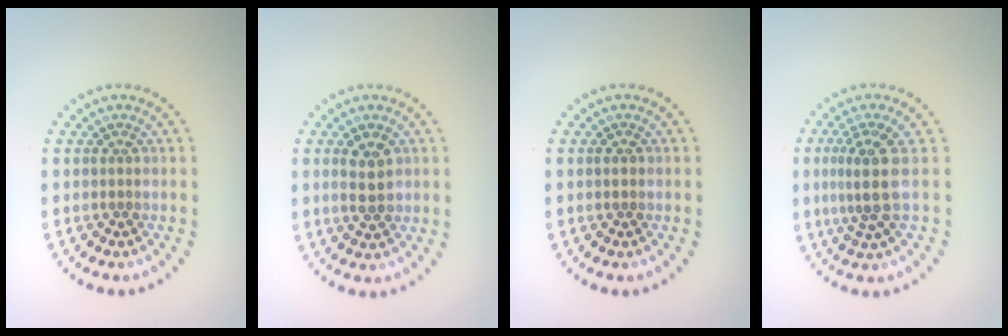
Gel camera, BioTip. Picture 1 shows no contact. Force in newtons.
{"total": 2.6, "press": 2.6, "slide": 0.3}
{"total": 0.9, "press": 0.9, "slide": 0.1}
{"total": 3.5, "press": 2.7, "slide": 2.2}